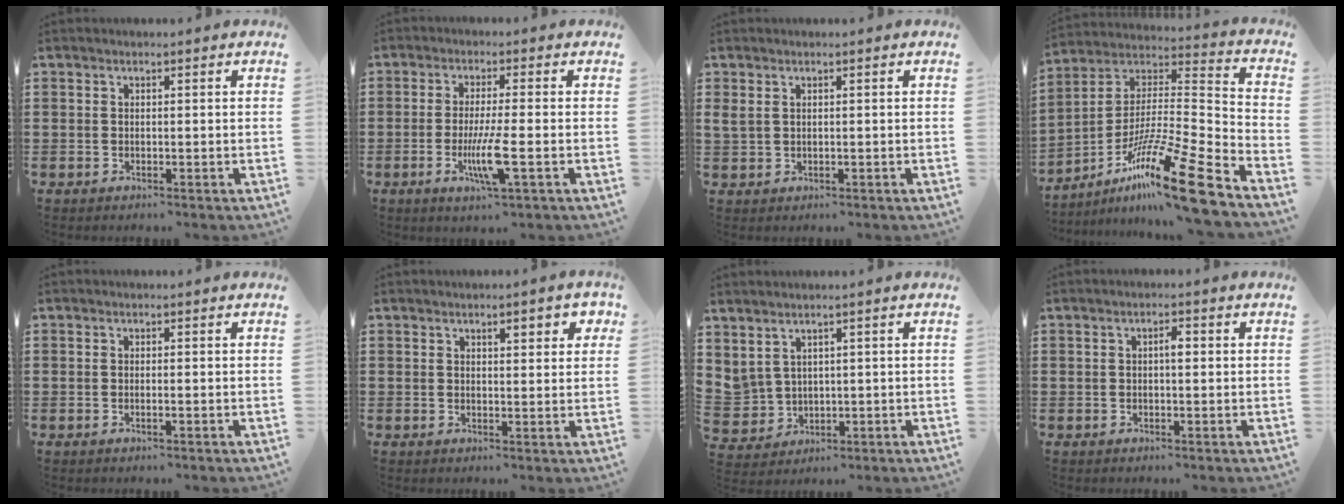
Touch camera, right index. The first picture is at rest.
{"total": 6.8, "force": [-2.0, 0.5, 6.5], "torque": [-0.136, -0.025, -0.040]}
{"total": 1.2, "force": [0.6, 0.5, 0.8], "torque": [-0.020, 0.001, 0.012]}
{"total": 18.2, "force": [-12.7, 1.0, 13.1], "torque": [-0.210, 0.031, -0.224]}
{"total": 0.6, "force": [-0.3, -0.1, 0.5], "torque": [-0.008, -0.004, -0.006]}
{"total": 2.8, "force": [1.5, 0.8, 2.2], "torque": [-0.029, 0.001, 0.020]}
{"total": 2.5, "force": [1.8, 1.8, 0.0], "torque": [-0.016, -0.001, 0.034]}
{"total": 1.8, "force": [0.0, 0.5, 1.7], "torque": [-0.032, 0.002, -0.001]}